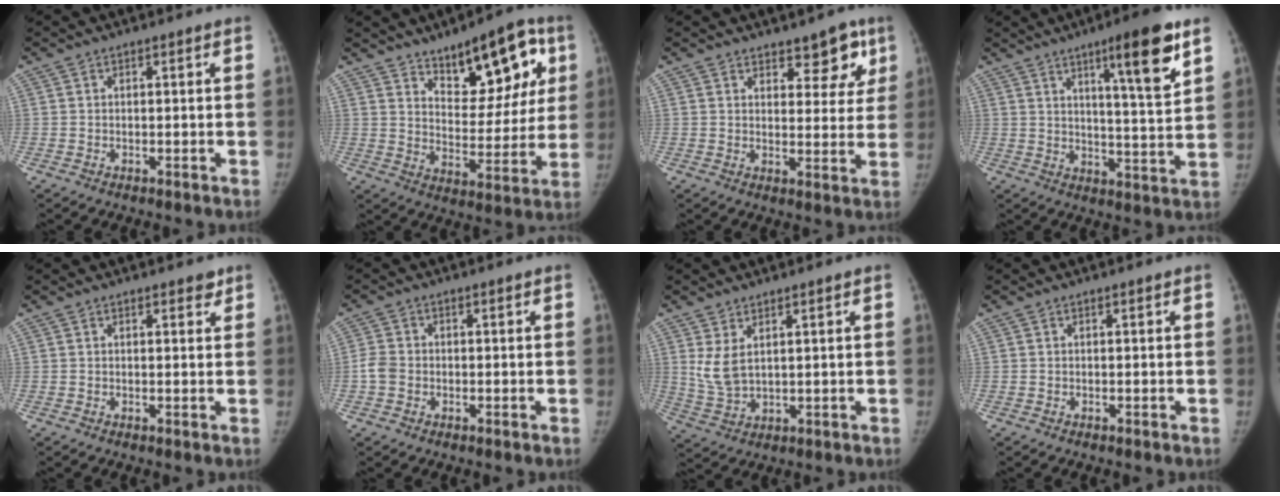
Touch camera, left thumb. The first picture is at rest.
{"total": 16.9, "force": [8.7, 7.6, 12.3], "torque": [-0.118, -0.035, 0.134]}
{"total": 7.4, "force": [4.9, 3.9, 4.0], "torque": [-0.006, -0.025, 0.063]}
{"total": 13.3, "force": [7.3, 1.6, 11.0], "torque": [-0.152, -0.041, 0.107]}
{"total": 1.8, "force": [1.4, 0.8, 0.9], "torque": [0.000, -0.007, 0.015]}
{"total": 3.0, "force": [-0.6, 2.5, 1.6], "torque": [-0.029, 0.005, -0.016]}
{"total": 5.5, "force": [2.4, 2.6, 4.2], "torque": [-0.085, -0.018, 0.062]}
{"total": 0.0}